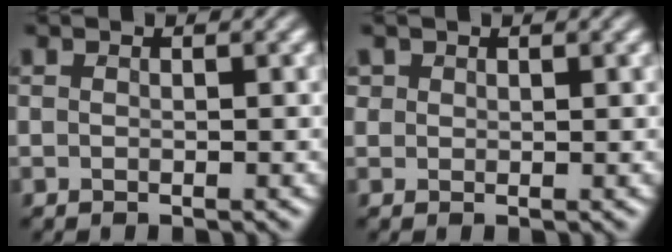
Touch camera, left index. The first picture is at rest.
{"total": 1.0, "force": [0.7, 0.7, 0.2], "torque": [-0.002, 0.000, 0.012]}